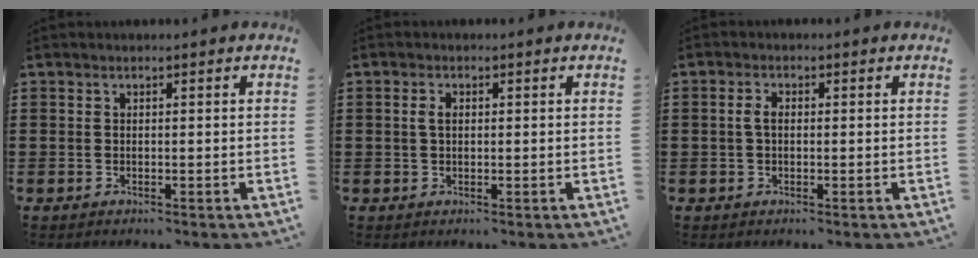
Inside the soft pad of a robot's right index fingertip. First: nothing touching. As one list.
[{"total": 1.7, "force": [0.3, 1.0, 1.4], "torque": [-0.030, 0.008, 0.004]}, {"total": 2.0, "force": [0.0, 1.1, 1.7], "torque": [-0.042, 0.002, -0.003]}]